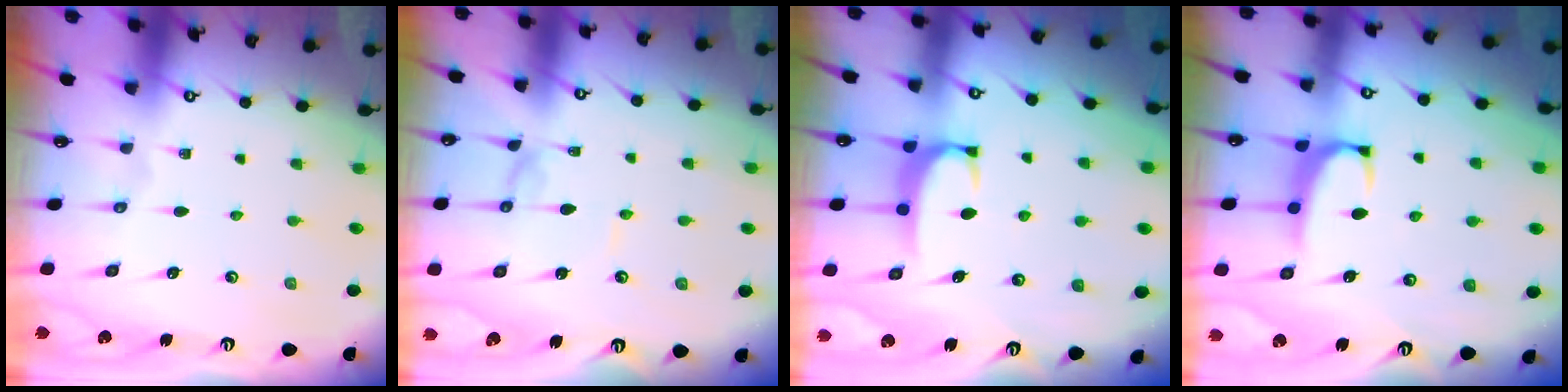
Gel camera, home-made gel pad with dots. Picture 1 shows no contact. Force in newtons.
{"total": 1.3, "press": 1.3, "slide": 0.0}
{"total": 1.7, "press": 1.6, "slide": 0.5}
{"total": 1.3, "press": 1.1, "slide": 0.8}